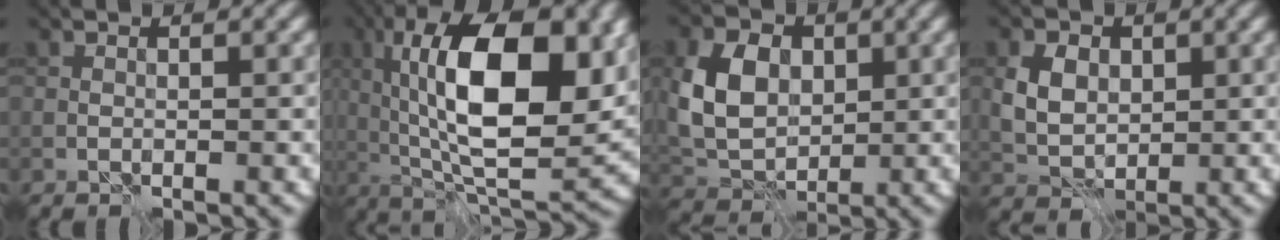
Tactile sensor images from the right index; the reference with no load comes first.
{"total": 14.8, "force": [3.1, 6.2, 13.1], "torque": [-0.214, 0.003, 0.044]}
{"total": 6.5, "force": [1.1, 4.9, 4.2], "torque": [-0.090, 0.005, 0.019]}
{"total": 4.1, "force": [0.8, 3.1, 2.5], "torque": [-0.053, 0.003, 0.009]}